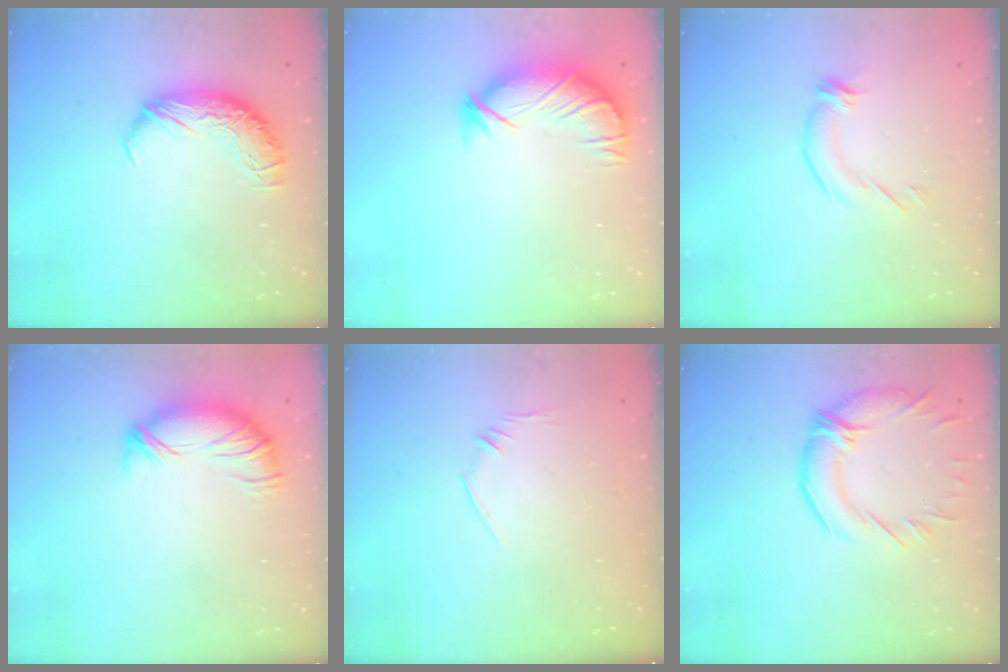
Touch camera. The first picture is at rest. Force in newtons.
{"total": 3.8, "press": 3.2, "slide": 2.0}
{"total": 2.6, "press": 2.0, "slide": 1.7}
{"total": 3.5, "press": 3.1, "slide": 1.7}
{"total": 7.2, "press": 7.2, "slide": 1.0}
{"total": 3.0, "press": 2.0, "slide": 2.3}